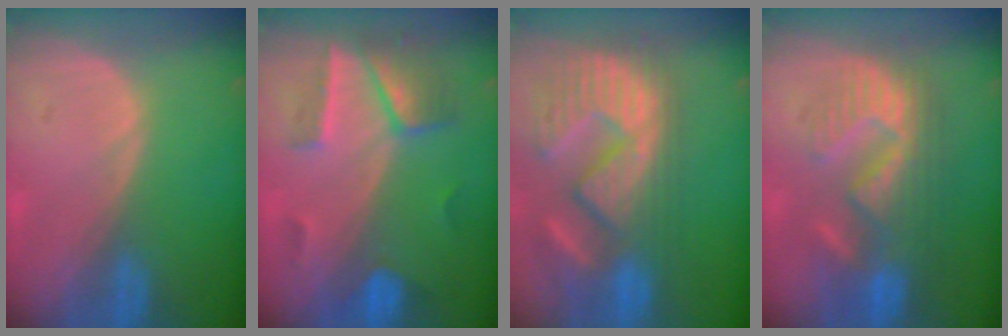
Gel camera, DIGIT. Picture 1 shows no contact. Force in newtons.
{"total": 6.6, "press": 6.4, "slide": 1.6}
{"total": 14.0, "press": 12.2, "slide": 6.7}
{"total": 10.1, "press": 9.7, "slide": 2.9}